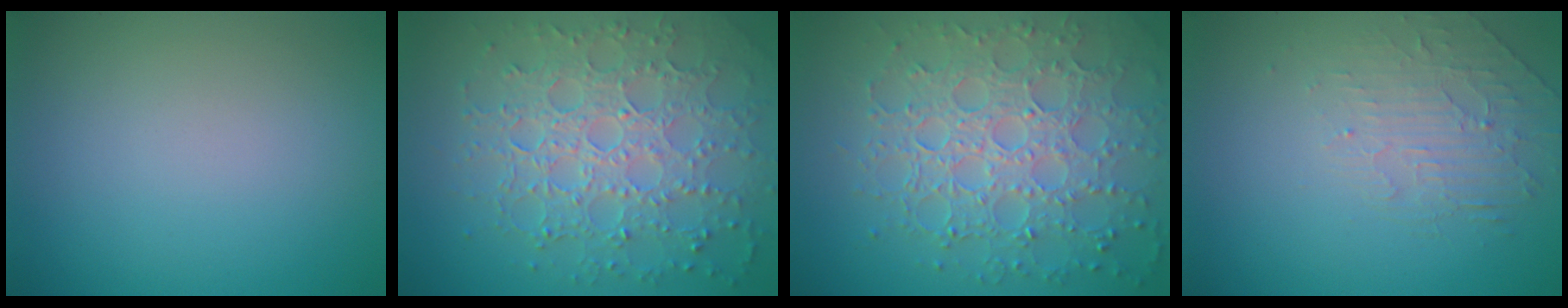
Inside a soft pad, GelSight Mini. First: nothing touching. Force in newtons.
{"total": 7.8, "press": 5.7, "slide": 5.4}
{"total": 8.2, "press": 5.9, "slide": 5.7}
{"total": 2.1, "press": 1.2, "slide": 1.7}